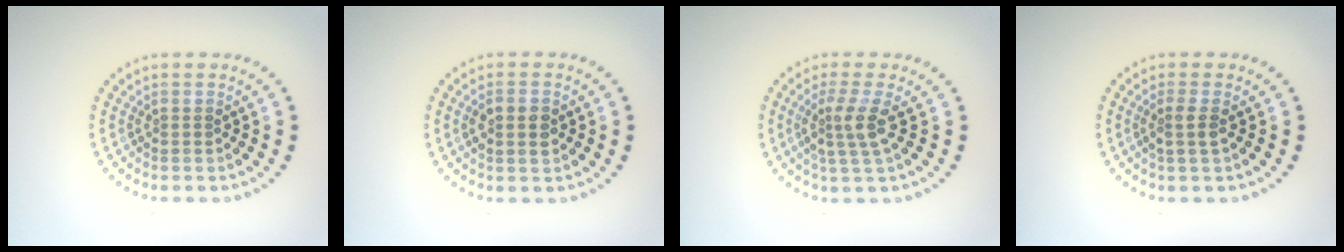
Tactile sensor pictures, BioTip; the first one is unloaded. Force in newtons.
{"total": 2.0, "press": 2.0, "slide": 0.0}
{"total": 2.8, "press": 2.2, "slide": 1.7}
{"total": 1.6, "press": 1.3, "slide": 0.9}